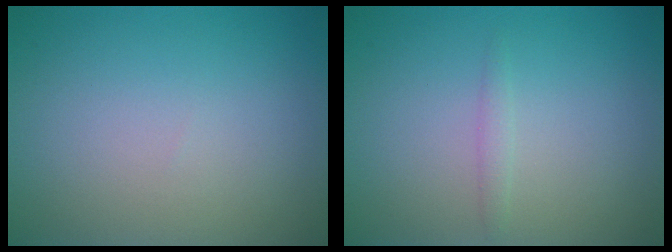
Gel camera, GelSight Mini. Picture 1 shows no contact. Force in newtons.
{"total": 0.8, "press": 0.8, "slide": 0.0}